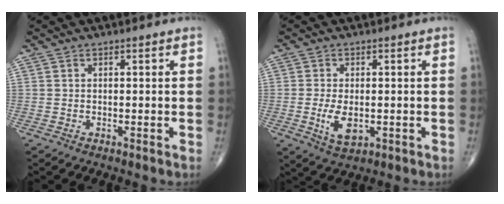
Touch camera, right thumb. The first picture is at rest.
{"total": 5.6, "force": [-1.0, 3.0, 4.7], "torque": [-0.084, -0.009, -0.011]}